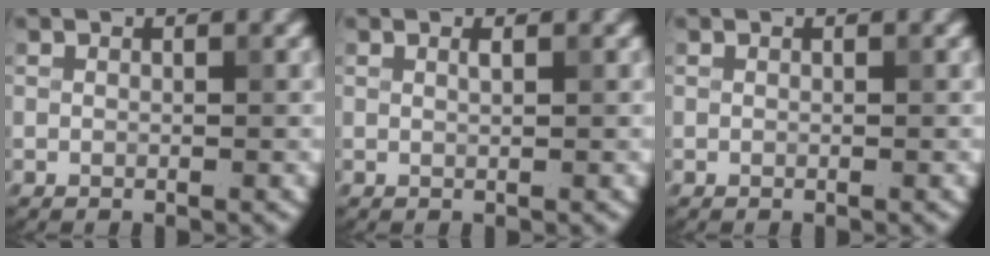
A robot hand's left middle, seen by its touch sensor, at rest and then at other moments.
{"total": 0.6, "force": [0.3, 0.2, 0.5], "torque": [-0.005, 0.002, 0.005]}
{"total": 0.0}